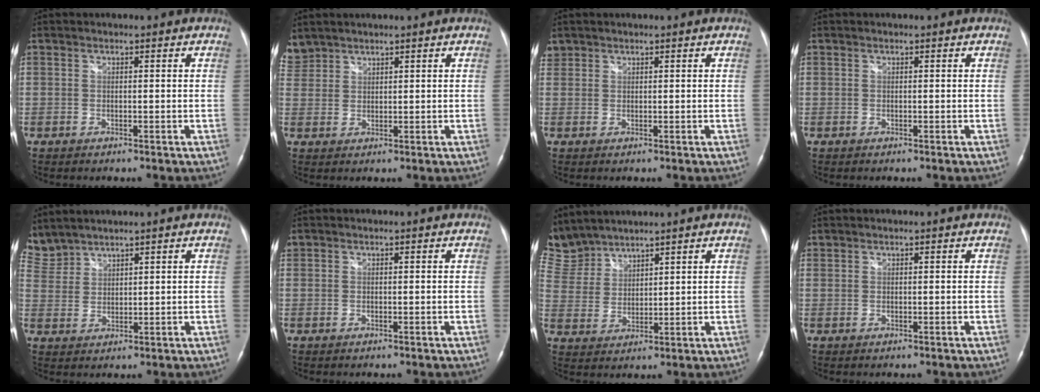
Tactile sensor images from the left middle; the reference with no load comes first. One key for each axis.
{"total": 3.6, "fx": 3.3, "fy": 1.4, "fz": -0.1, "tx": -0.004, "ty": 0.015, "tz": 0.074}
{"total": 1.6, "fx": 1.2, "fy": 1.0, "fz": 0.0, "tx": 0.004, "ty": 0.013, "tz": 0.023}
{"total": 0.0}
{"total": 7.0, "fx": 6.6, "fy": 2.1, "fz": 0.9, "tx": -0.041, "ty": 0.015, "tz": 0.148}
{"total": 0.5, "fx": 0.4, "fy": 0.3, "fz": 0.0, "tx": -0.003, "ty": 0.014, "tz": 0.009}
{"total": 8.9, "fx": 8.5, "fy": 2.6, "fz": 0.6, "tx": -0.030, "ty": 0.014, "tz": 0.189}
{"total": 0.6, "fx": 0.6, "fy": -0.1, "fz": 0.0, "tx": -0.010, "ty": 0.008, "tz": 0.018}